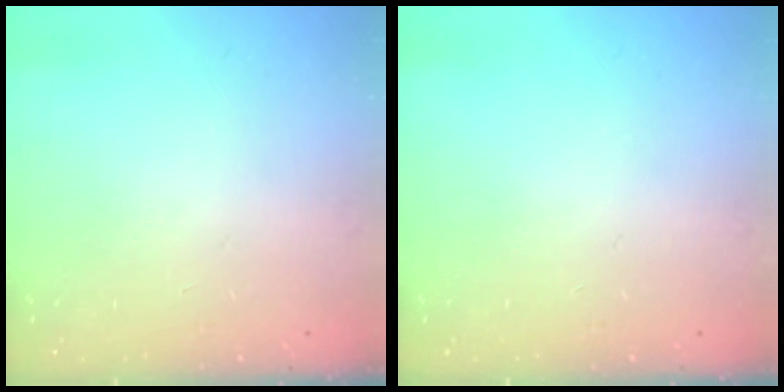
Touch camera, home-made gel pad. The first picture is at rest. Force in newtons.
{"total": 0.0}